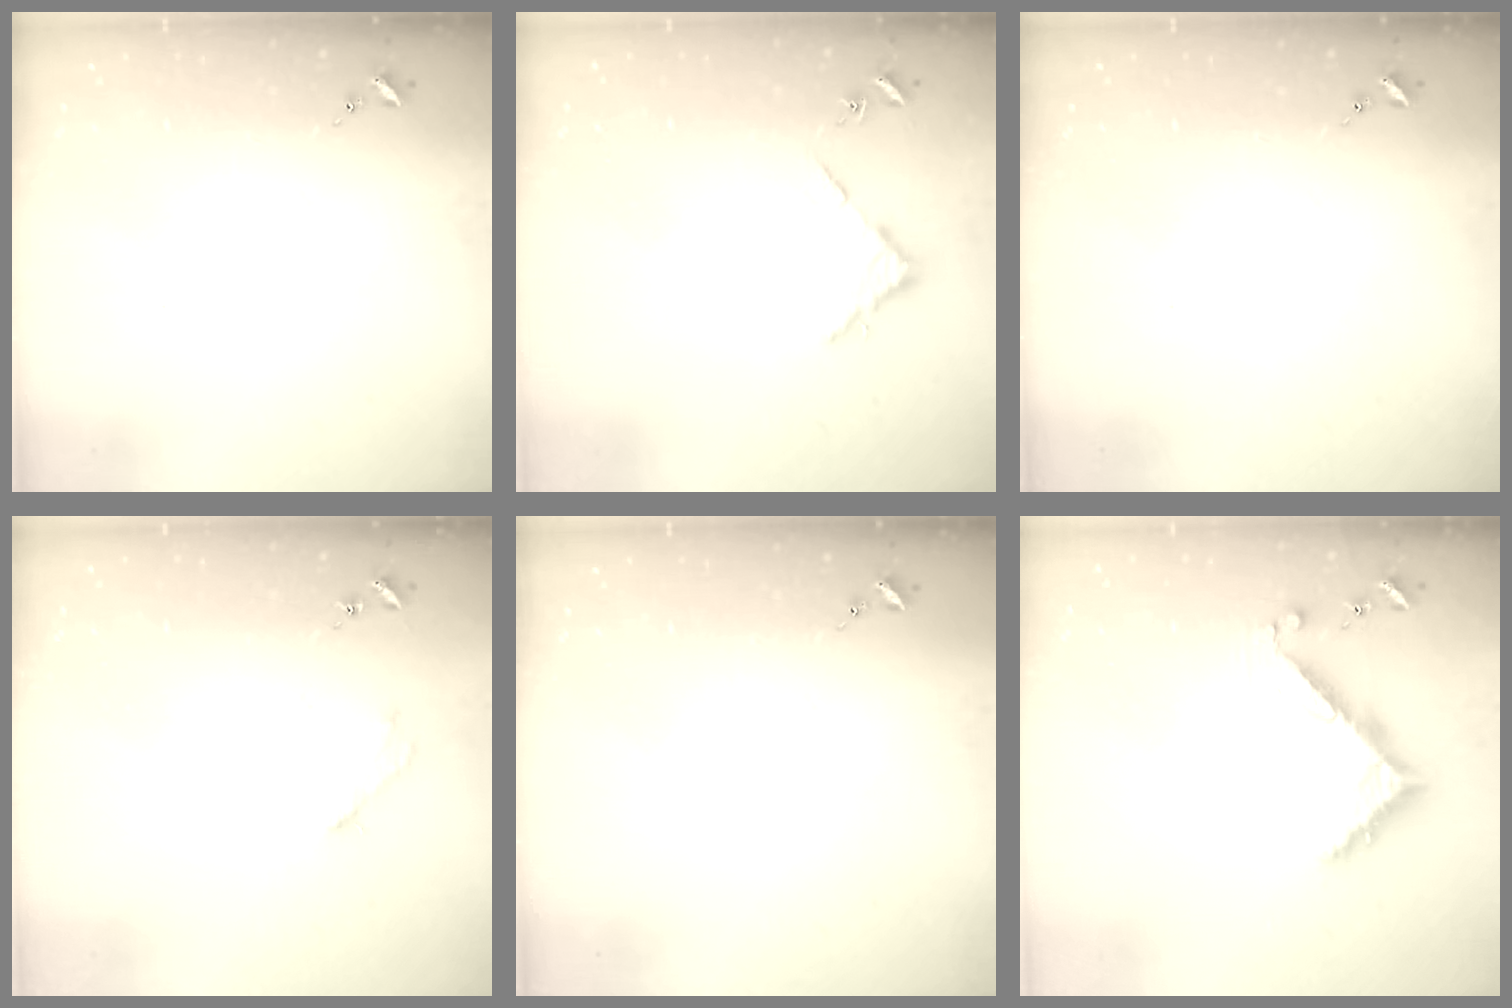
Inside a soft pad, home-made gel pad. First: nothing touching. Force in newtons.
{"total": 2.7, "press": 2.7, "slide": 0.3}
{"total": 0.0}
{"total": 2.8, "press": 2.8, "slide": 0.4}
{"total": 0.0}
{"total": 7.3, "press": 7.3, "slide": 0.6}